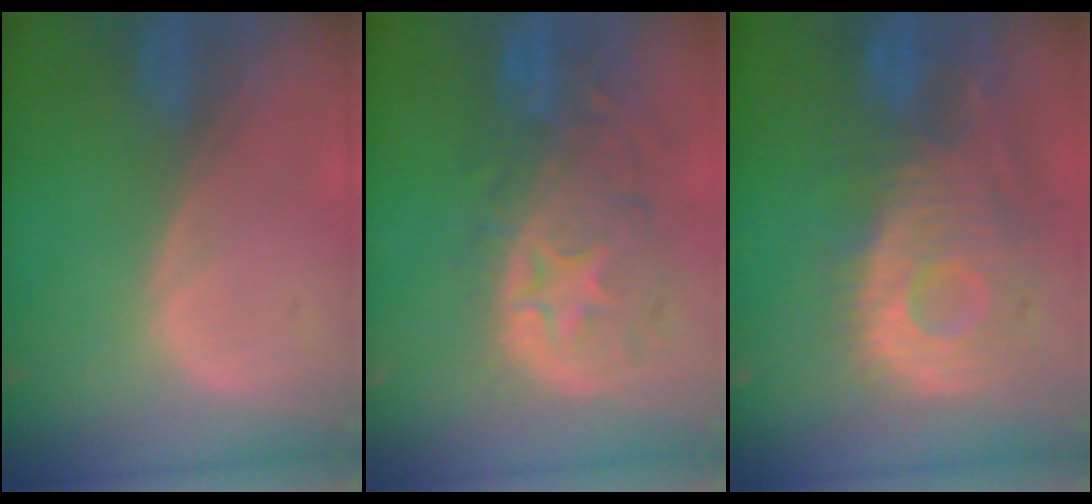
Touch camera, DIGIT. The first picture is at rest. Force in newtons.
{"total": 11.1, "press": 9.8, "slide": 5.2}
{"total": 12.0, "press": 10.7, "slide": 5.5}